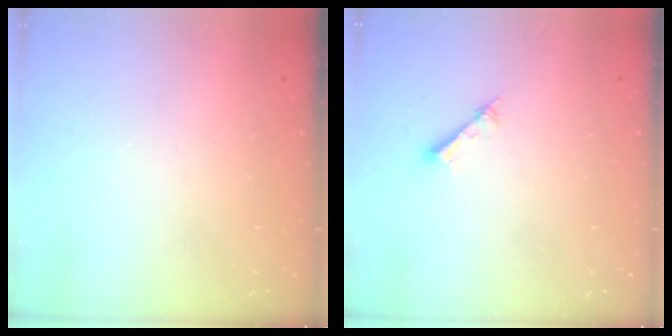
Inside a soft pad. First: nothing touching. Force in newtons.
{"total": 1.5, "press": 1.5, "slide": 0.2}